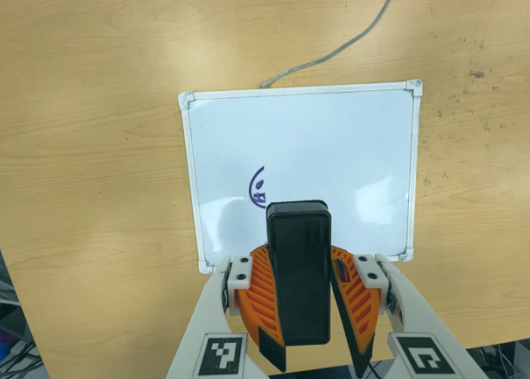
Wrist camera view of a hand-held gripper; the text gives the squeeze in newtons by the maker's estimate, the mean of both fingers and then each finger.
{"total": 11.2, "left": 10.4, "right": 12.0}